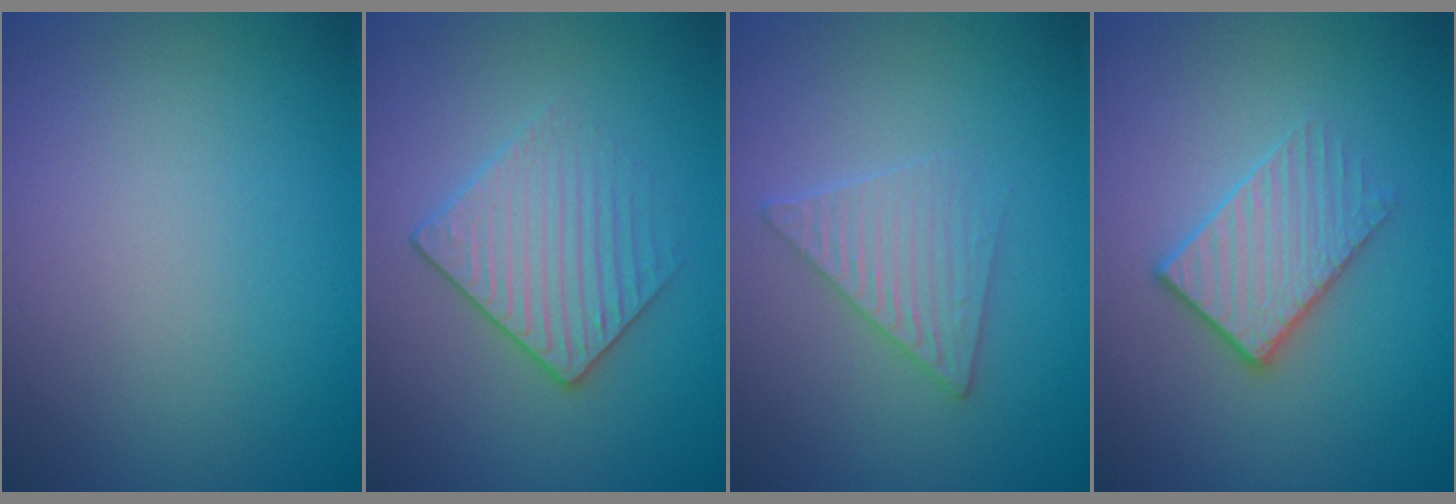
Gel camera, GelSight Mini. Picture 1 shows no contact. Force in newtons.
{"total": 3.1, "press": 2.9, "slide": 1.1}
{"total": 3.0, "press": 3.0, "slide": 0.3}
{"total": 2.9, "press": 2.6, "slide": 1.2}